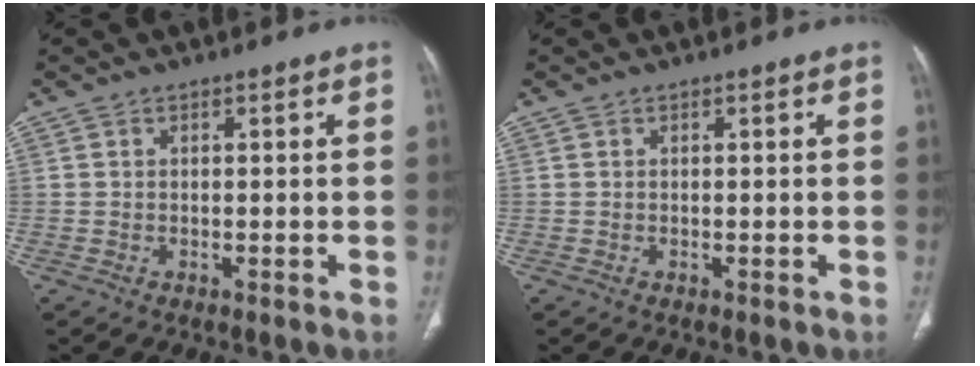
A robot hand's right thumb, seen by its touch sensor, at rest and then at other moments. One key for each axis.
{"total": 0.0}